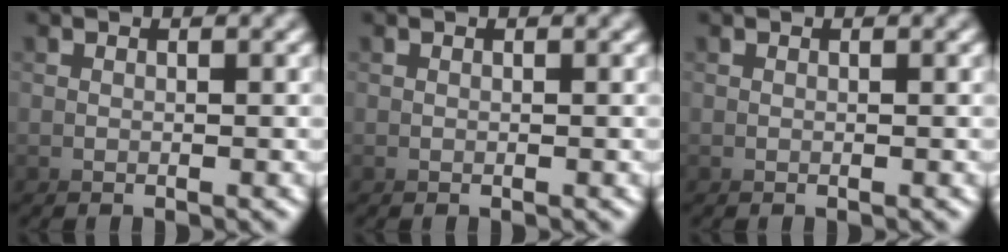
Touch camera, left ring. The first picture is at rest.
{"total": 0.0}
{"total": 0.0}